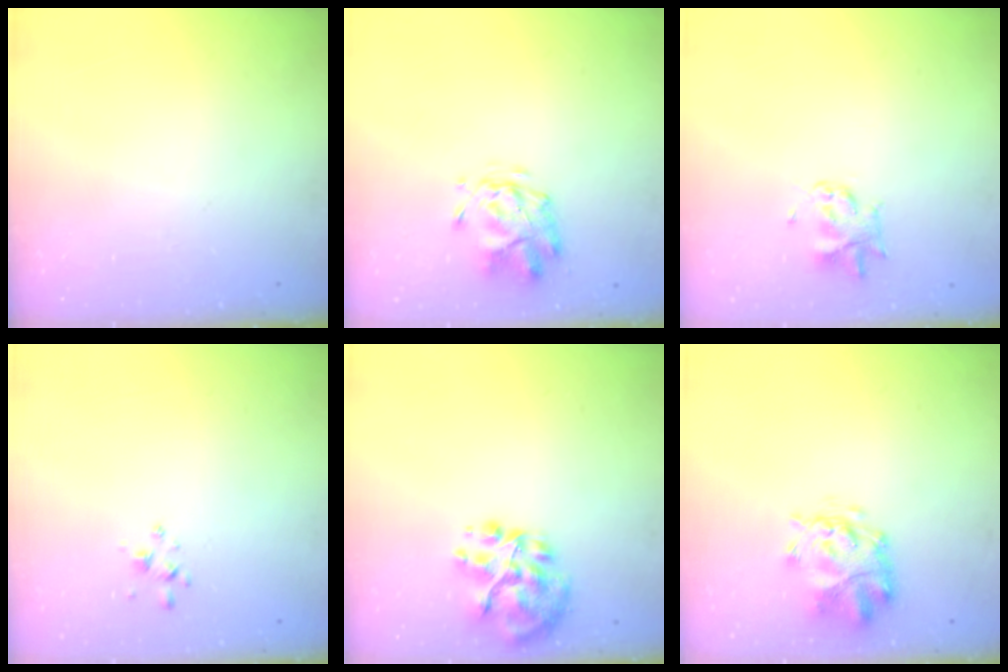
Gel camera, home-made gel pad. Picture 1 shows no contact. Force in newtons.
{"total": 2.9, "press": 2.5, "slide": 1.4}
{"total": 3.0, "press": 2.9, "slide": 0.4}
{"total": 2.1, "press": 2.0, "slide": 0.7}
{"total": 10.9, "press": 10.7, "slide": 2.0}
{"total": 3.8, "press": 3.5, "slide": 1.6}